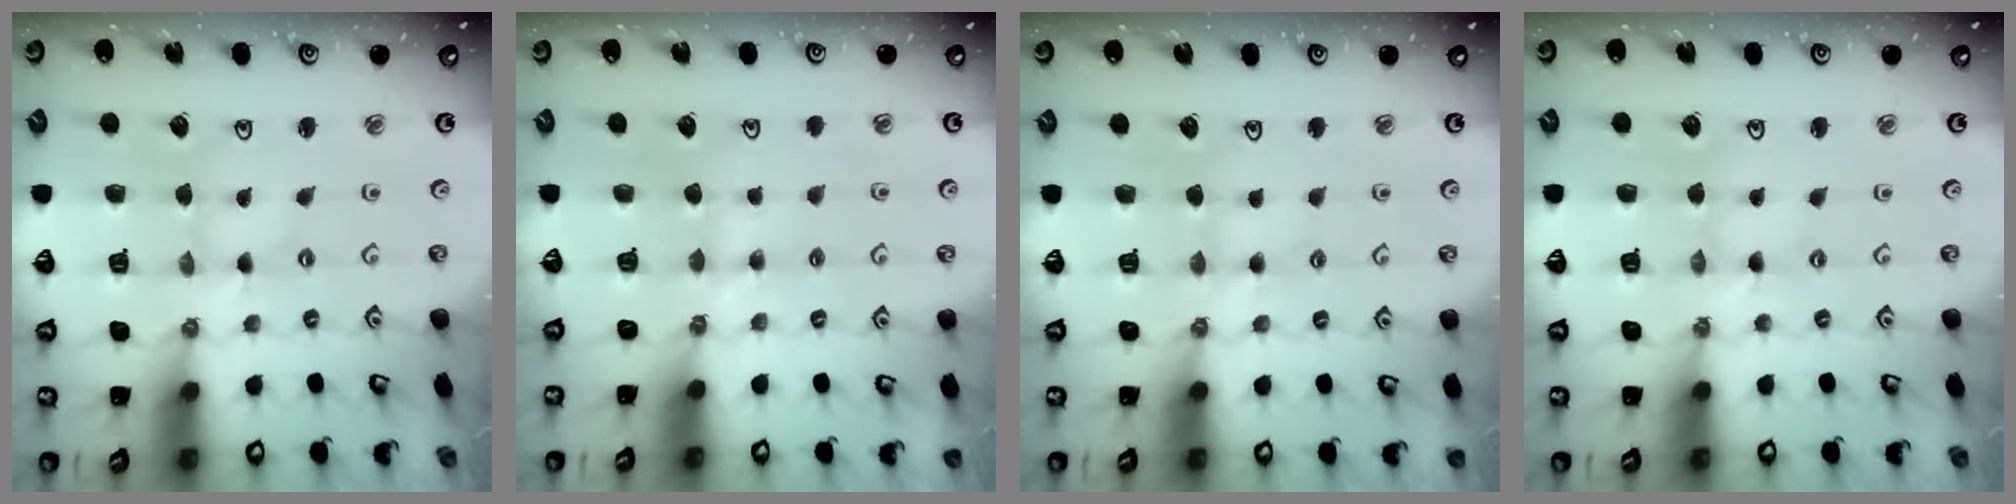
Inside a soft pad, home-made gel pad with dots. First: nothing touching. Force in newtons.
{"total": 3.6, "press": 3.6, "slide": 0.7}
{"total": 4.2, "press": 4.2, "slide": 0.5}
{"total": 0.0}